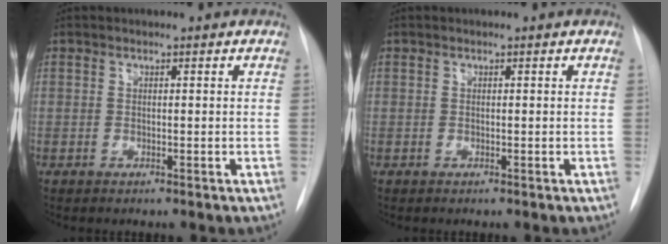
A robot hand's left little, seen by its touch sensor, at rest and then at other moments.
{"total": 0.0}